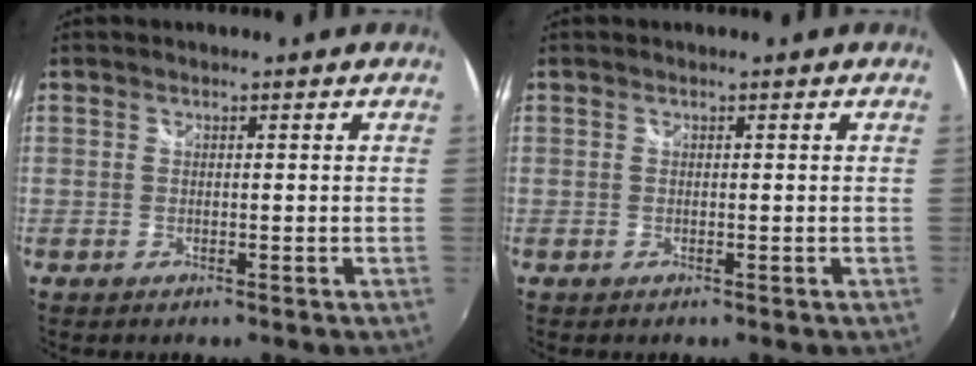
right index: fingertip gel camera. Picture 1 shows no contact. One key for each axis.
{"total": 0.0}